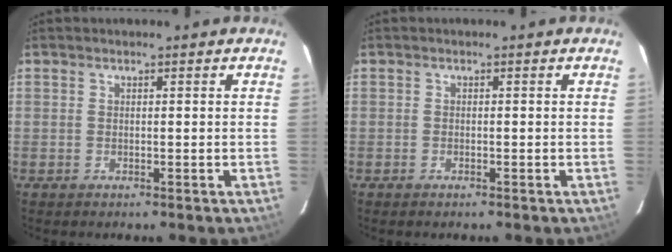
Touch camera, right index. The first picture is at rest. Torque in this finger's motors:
{"motor_torque": [-0.08, -0.06, 0.08, 0.01]}